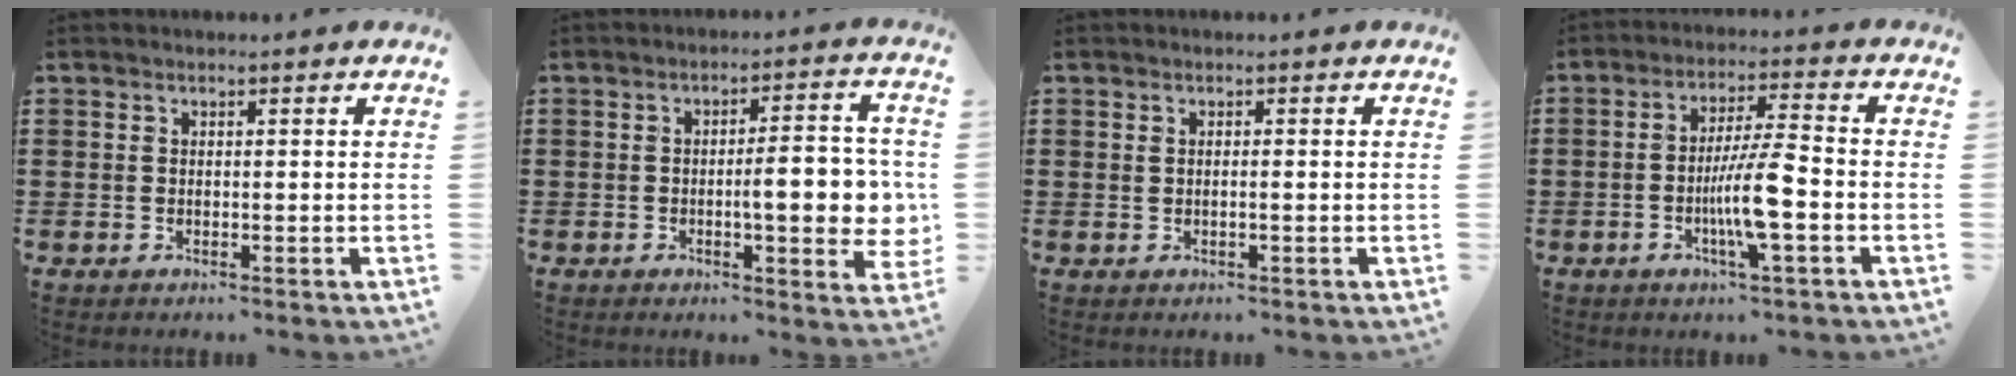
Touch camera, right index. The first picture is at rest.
{"total": 8.8, "force": [-0.8, 2.4, 8.4], "torque": [-0.110, -0.007, -0.018]}
{"total": 0.7, "force": [-0.1, -0.1, 0.7], "torque": [-0.012, -0.004, -0.001]}
{"total": 8.1, "force": [-2.4, 0.7, 7.7], "torque": [-0.149, -0.008, -0.051]}